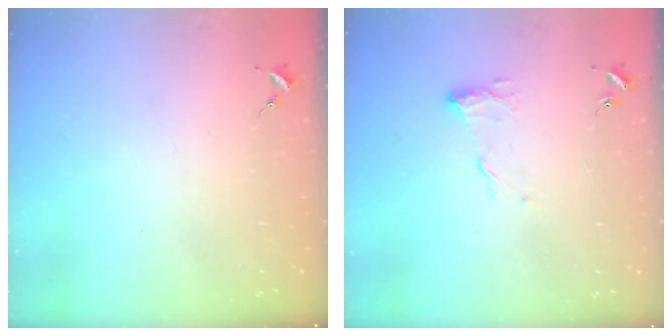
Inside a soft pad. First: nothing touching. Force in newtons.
{"total": 7.9, "press": 7.9, "slide": 0.3}